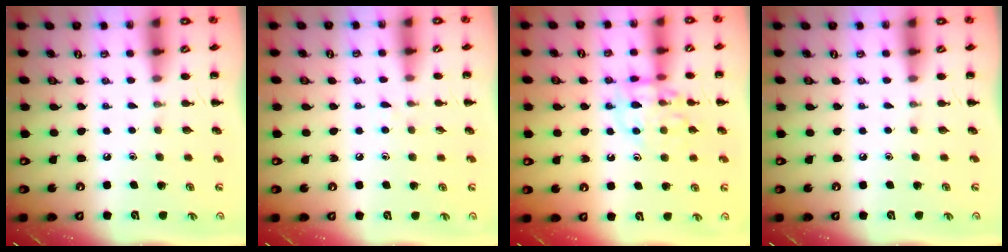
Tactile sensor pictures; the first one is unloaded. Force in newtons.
{"total": 4.9, "press": 4.5, "slide": 1.9}
{"total": 13.3, "press": 13.2, "slide": 1.0}
{"total": 0.0}